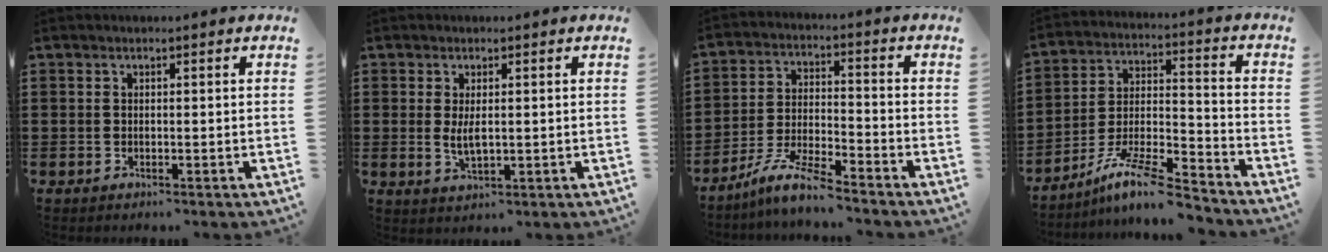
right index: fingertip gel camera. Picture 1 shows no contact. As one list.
[{"total": 3.0, "force": [0.3, 1.2, 2.8], "torque": [-0.053, 0.003, 0.004]}, {"total": 7.5, "force": [-6.6, 0.4, 3.5], "torque": [-0.080, -0.002, -0.130]}, {"total": 10.5, "force": [-8.7, 1.2, 5.7], "torque": [-0.104, 0.015, -0.169]}]